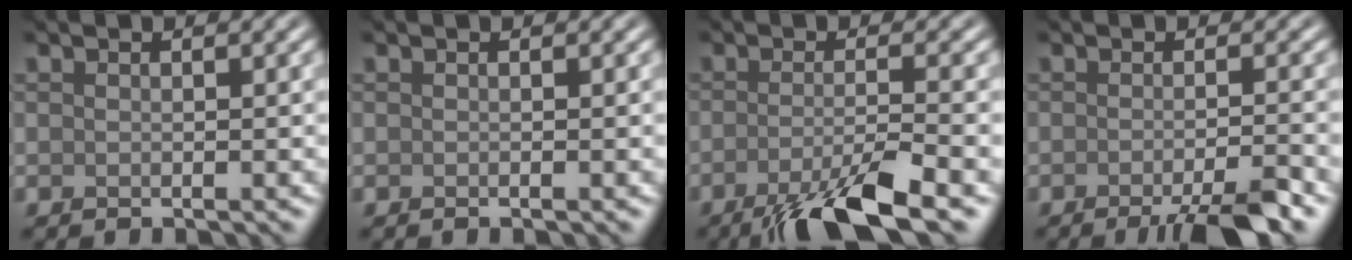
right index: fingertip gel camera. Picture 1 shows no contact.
{"total": 0.0}
{"total": 6.4, "force": [-3.8, 1.2, 5.0], "torque": [-0.076, -0.003, -0.076]}
{"total": 4.5, "force": [-2.8, 0.8, 3.5], "torque": [-0.046, -0.006, -0.050]}